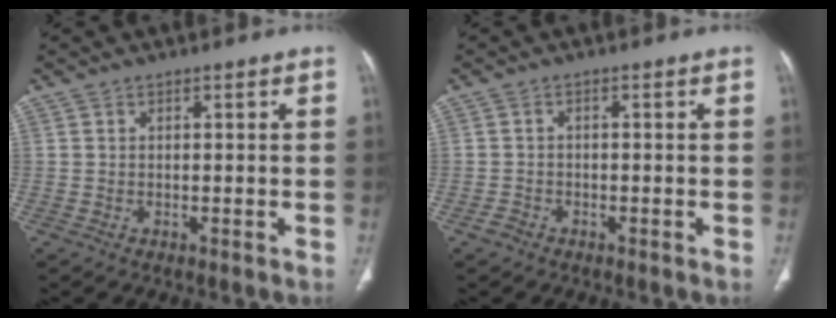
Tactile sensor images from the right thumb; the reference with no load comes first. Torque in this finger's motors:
{"motor_torque": [-0.27, 0.04, -0.29, 0.13, 0.01]}